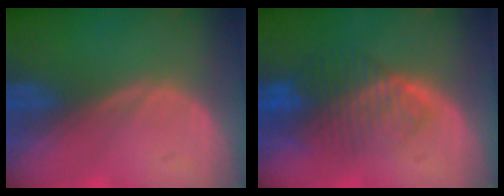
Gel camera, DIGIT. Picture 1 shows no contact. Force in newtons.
{"total": 8.3, "press": 7.1, "slide": 4.4}